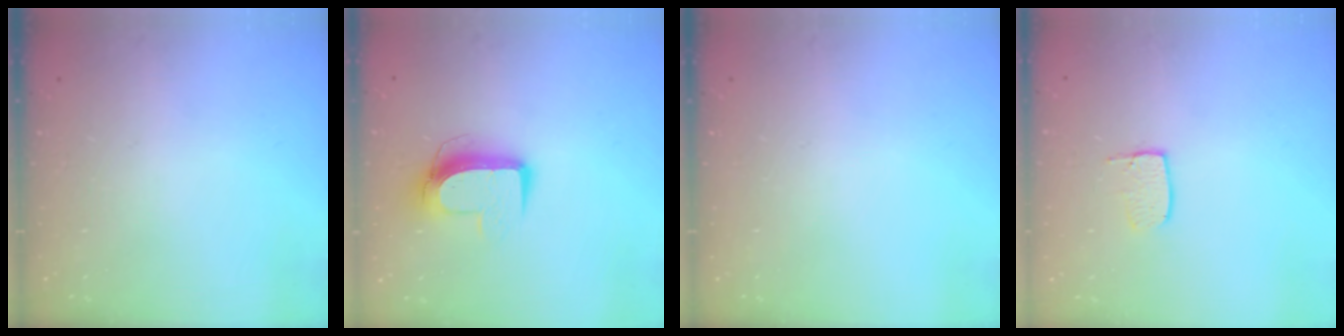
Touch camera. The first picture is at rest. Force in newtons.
{"total": 10.2, "press": 10.2, "slide": 0.6}
{"total": 0.0}
{"total": 5.8, "press": 5.8, "slide": 0.4}